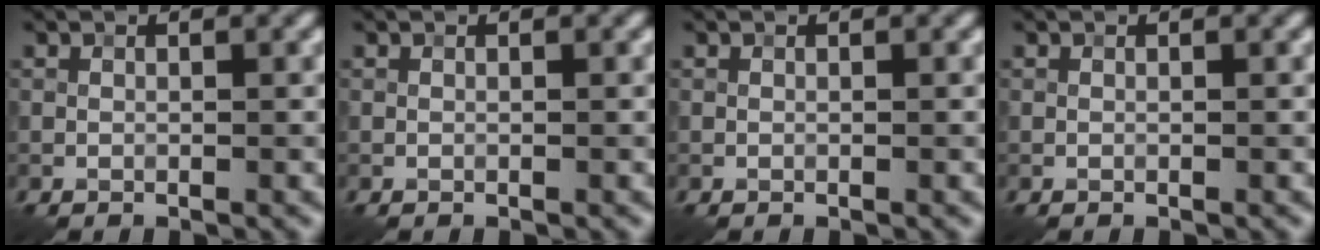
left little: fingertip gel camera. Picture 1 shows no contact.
{"total": 0.0}
{"total": 0.0}
{"total": 0.0}